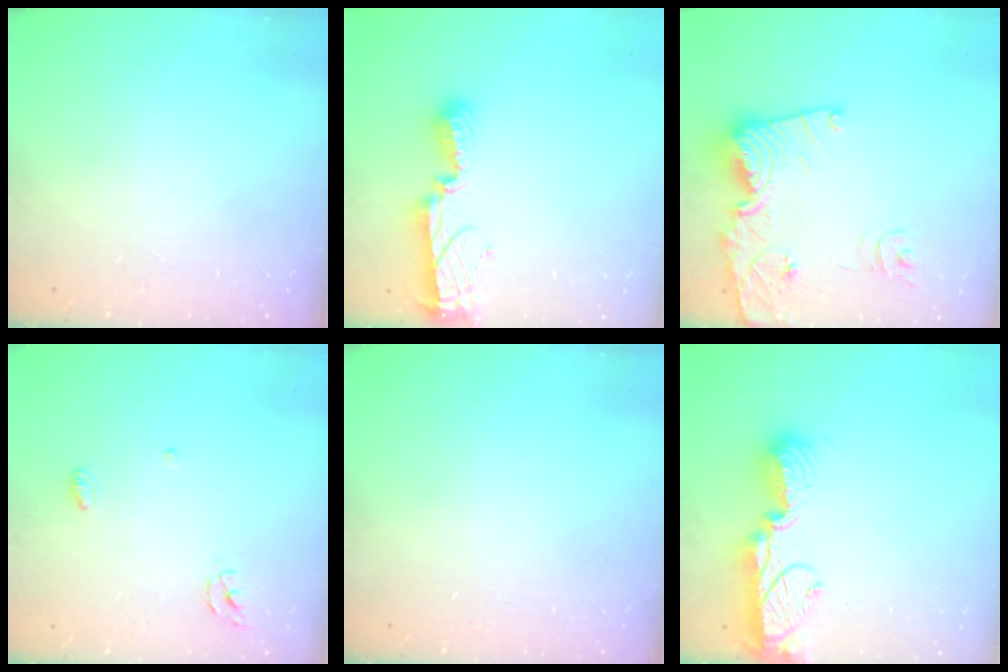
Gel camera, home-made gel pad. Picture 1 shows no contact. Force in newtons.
{"total": 8.4, "press": 8.4, "slide": 0.8}
{"total": 16.2, "press": 16.2, "slide": 1.6}
{"total": 3.9, "press": 3.9, "slide": 0.2}
{"total": 0.0}
{"total": 11.4, "press": 11.3, "slide": 1.5}